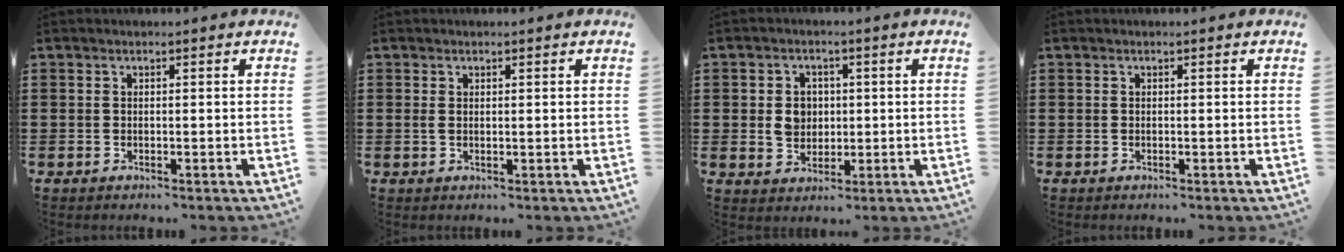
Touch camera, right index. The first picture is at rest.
{"total": 0.8, "force": [0.4, 0.4, 0.6], "torque": [-0.013, 0.004, 0.006]}
{"total": 4.4, "force": [0.2, 3.5, 2.7], "torque": [-0.055, 0.008, 0.000]}
{"total": 0.0}